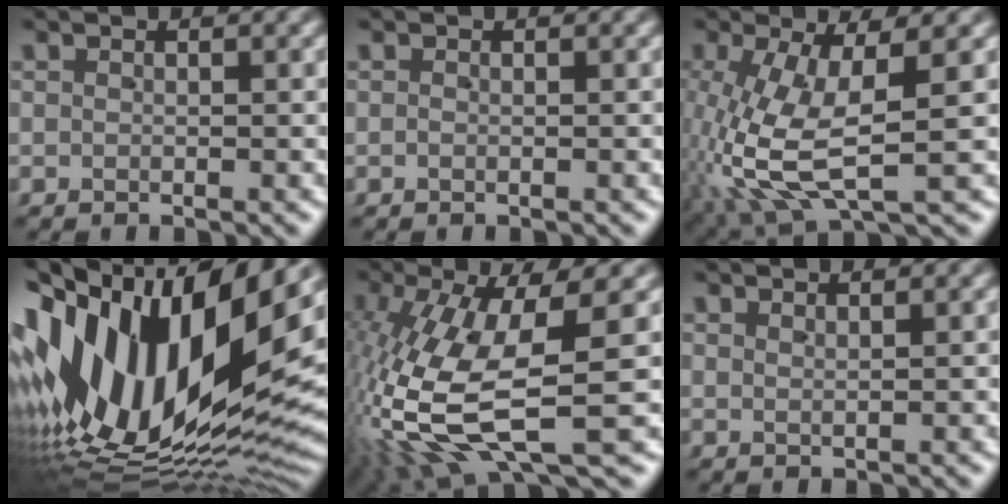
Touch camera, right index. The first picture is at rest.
{"total": 0.0}
{"total": 9.0, "force": [-1.1, 4.6, 7.7], "torque": [-0.172, -0.028, 0.003]}
{"total": 23.2, "force": [2.1, 14.7, 17.9], "torque": [-0.324, -0.004, 0.032]}
{"total": 11.5, "force": [-1.8, 5.5, 10.0], "torque": [-0.234, -0.037, -0.002]}
{"total": 0.9, "force": [0.9, -0.2, 0.2], "torque": [0.000, 0.005, 0.017]}